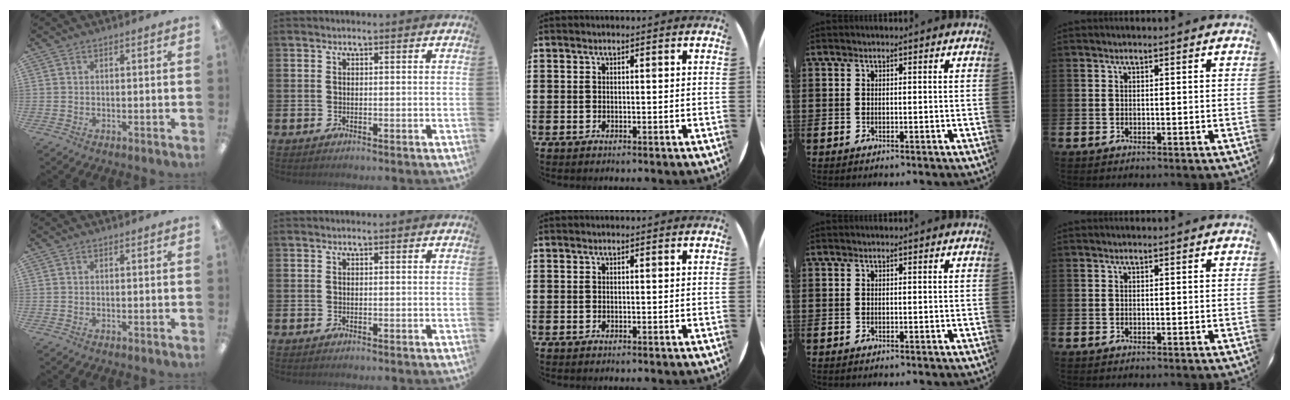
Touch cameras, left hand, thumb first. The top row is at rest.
{}